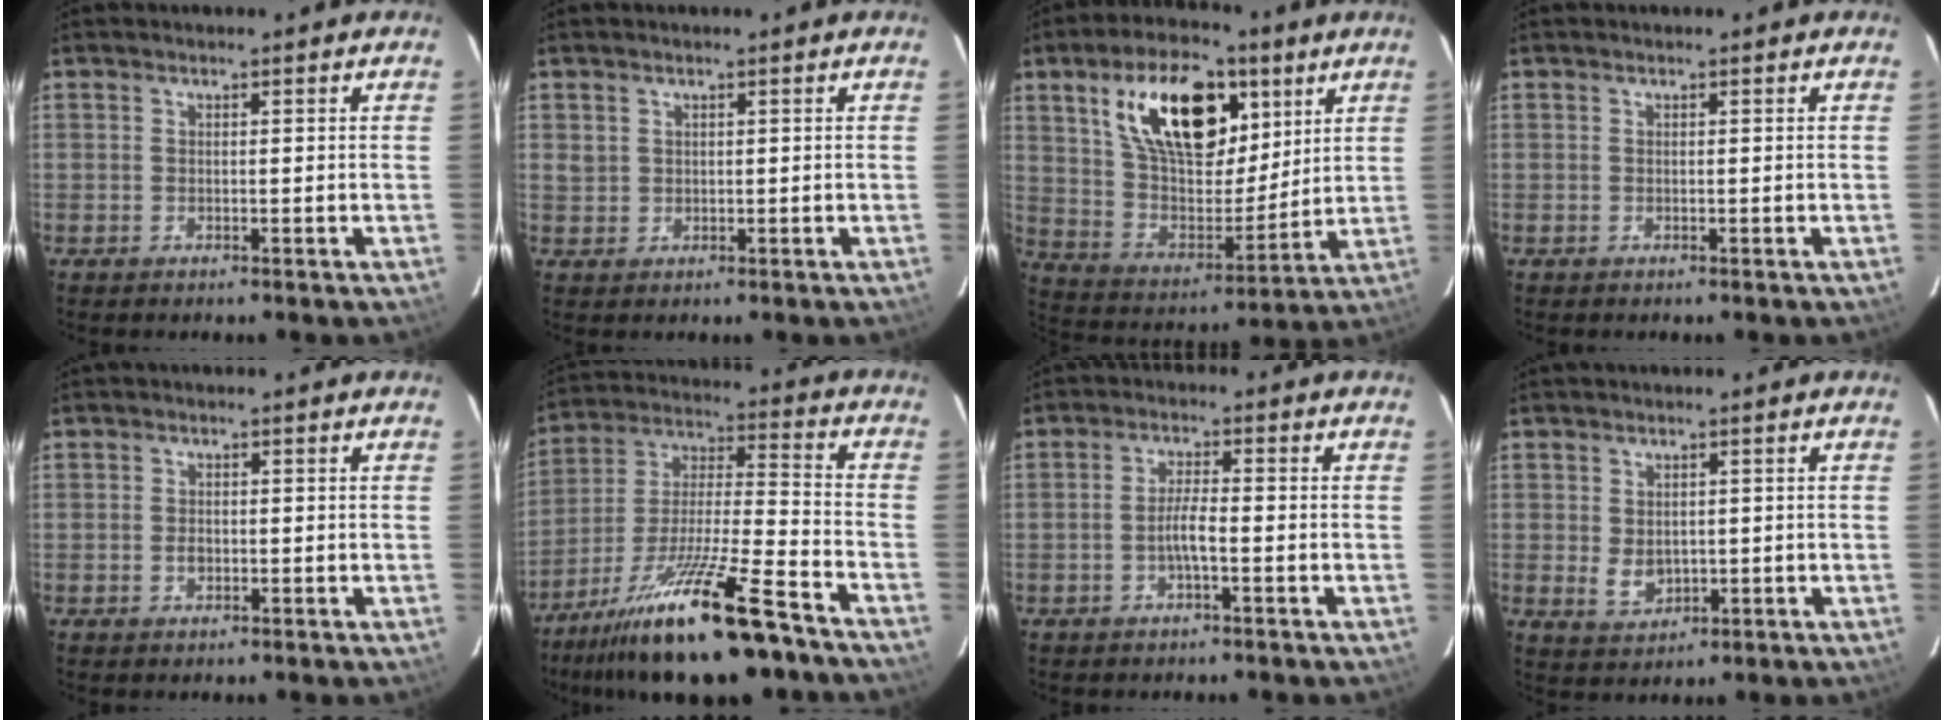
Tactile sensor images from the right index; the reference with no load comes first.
{"total": 1.5, "force": [0.6, 1.3, 0.3], "torque": [-0.004, 0.006, 0.013]}
{"total": 20.7, "force": [9.5, 10.6, 15.1], "torque": [-0.270, 0.016, 0.175]}
{"total": 0.0}
{"total": 1.5, "force": [-0.4, 1.2, 0.9], "torque": [-0.017, 0.002, -0.008]}
{"total": 21.6, "force": [-16.3, 2.7, 13.8], "torque": [-0.253, -0.027, -0.274]}
{"total": 3.4, "force": [-1.4, 0.3, 3.0], "torque": [-0.061, 0.004, -0.027]}
{"total": 4.2, "force": [-0.1, 3.3, 2.7], "torque": [-0.048, -0.004, 0.007]}